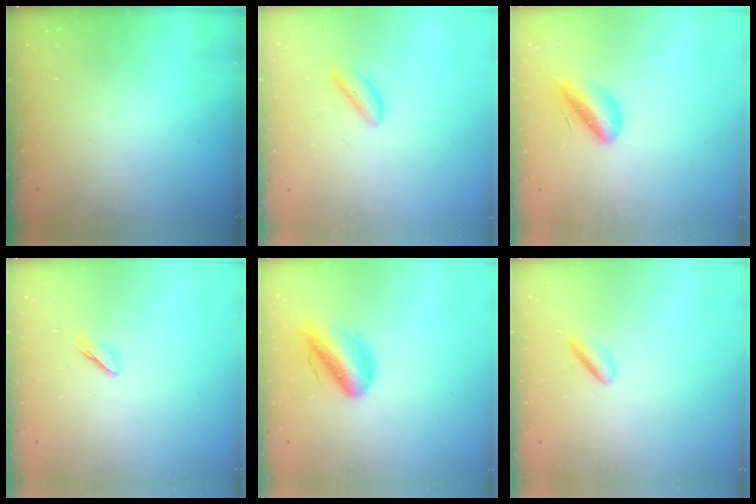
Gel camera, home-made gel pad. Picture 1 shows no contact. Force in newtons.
{"total": 1.4, "press": 1.4, "slide": 0.4}
{"total": 8.6, "press": 8.3, "slide": 2.4}
{"total": 2.5, "press": 2.5, "slide": 0.4}
{"total": 11.5, "press": 11.0, "slide": 3.2}
{"total": 2.5, "press": 2.5, "slide": 0.6}